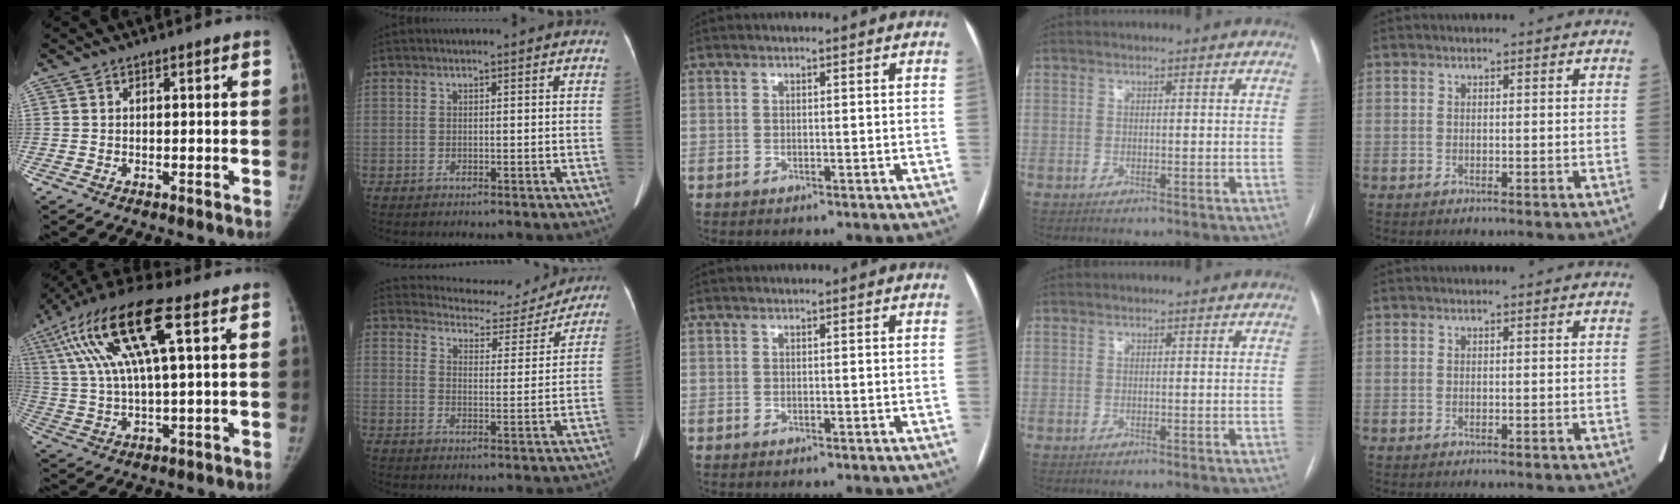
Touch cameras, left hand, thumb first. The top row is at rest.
{"thumb": {"total": 19.0, "force": [7.1, 4.8, 16.9], "torque": [-0.362, 0.016, 0.127]}, "index": {"total": 15.0, "force": [14.2, 4.0, 2.6], "torque": [-0.024, -0.002, 0.174]}}